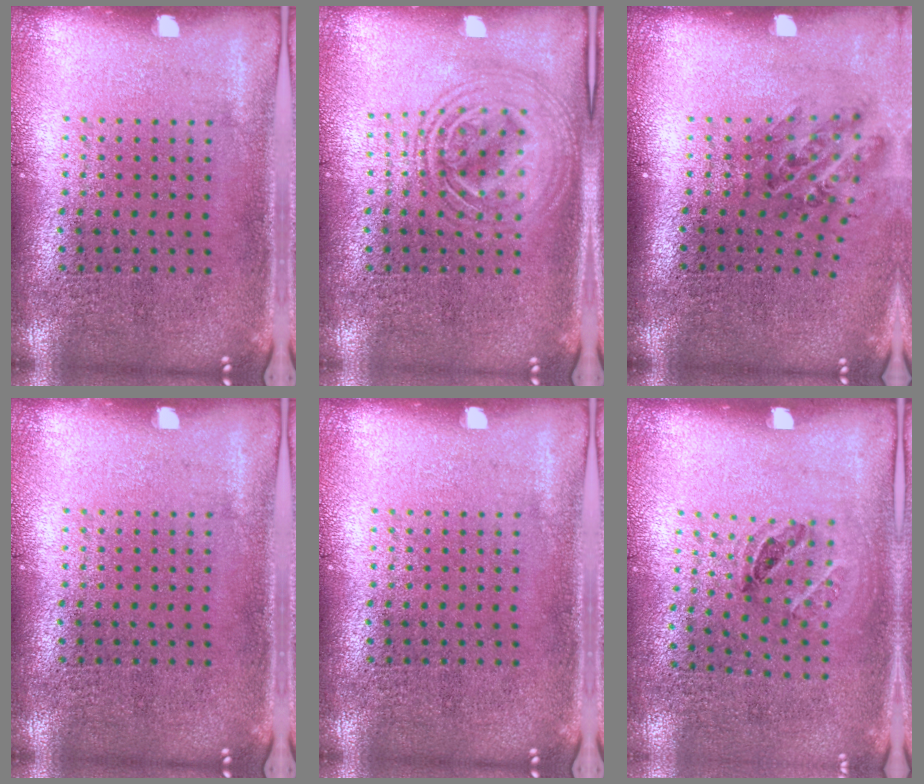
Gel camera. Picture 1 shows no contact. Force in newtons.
{"total": 2.8, "press": 2.8, "slide": 0.4}
{"total": 1.1, "press": 1.0, "slide": 0.6}
{"total": 0.0}
{"total": 0.0}
{"total": 1.2, "press": 0.7, "slide": 0.9}